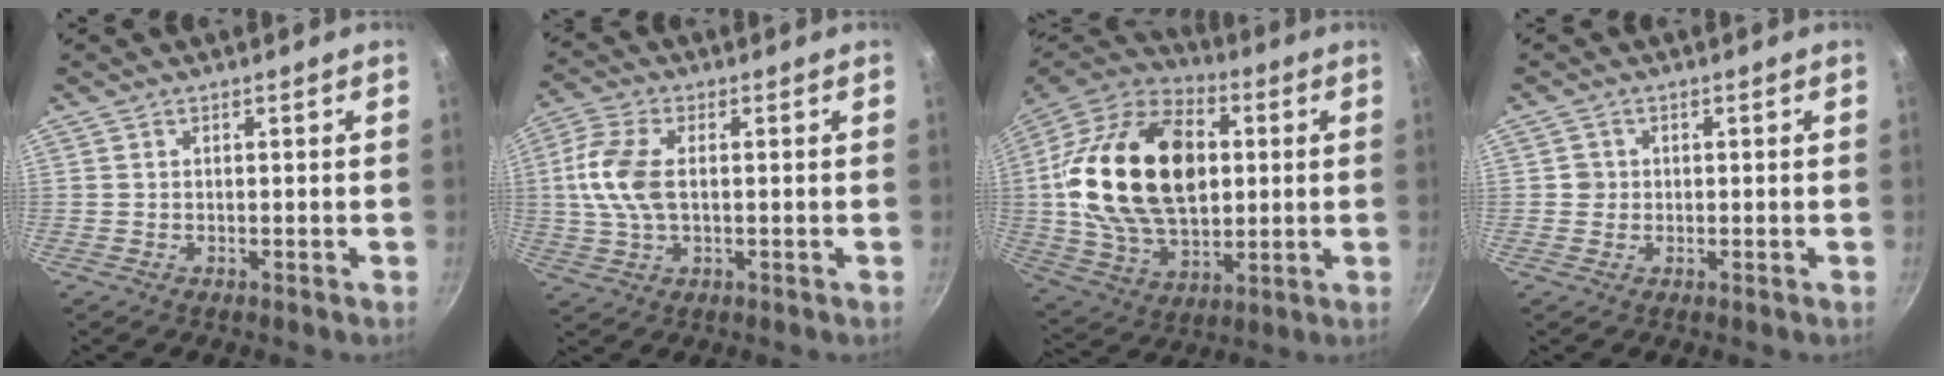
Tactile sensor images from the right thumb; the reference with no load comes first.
{"total": 9.6, "force": [0.7, 5.2, 8.0], "torque": [-0.168, 0.012, 0.007]}
{"total": 28.8, "force": [3.7, 18.9, 21.4], "torque": [-0.368, 0.015, 0.064]}
{"total": 1.8, "force": [0.0, 1.8, 0.3], "torque": [0.004, 0.005, -0.002]}